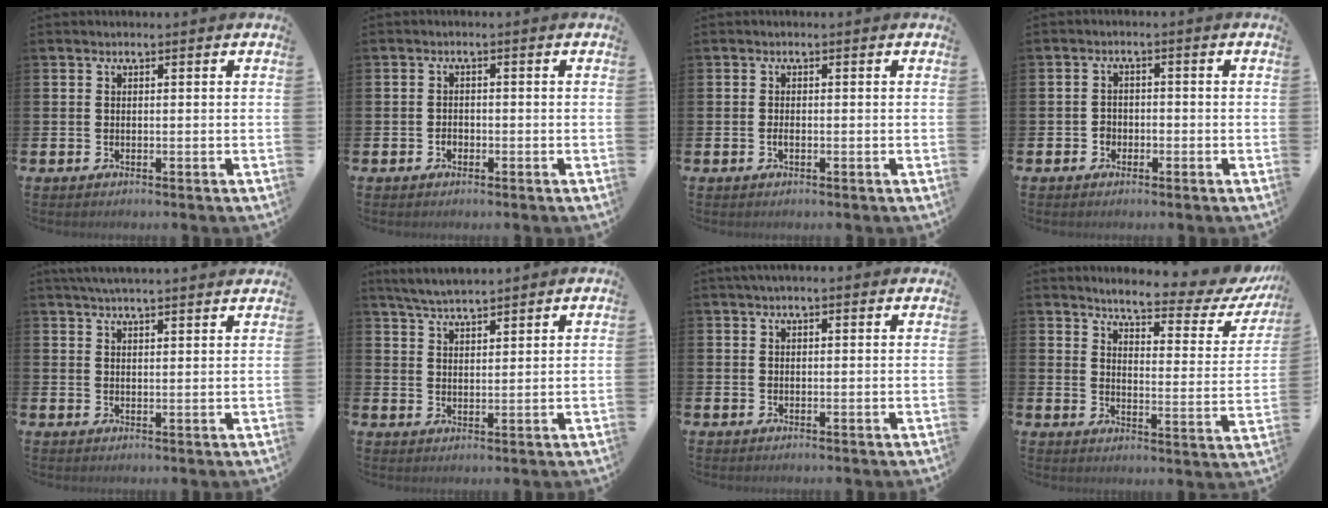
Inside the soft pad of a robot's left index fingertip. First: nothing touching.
{"total": 1.2, "force": [-0.6, 1.0, 0.5], "torque": [-0.009, 0.002, -0.014]}
{"total": 0.8, "force": [-0.3, 0.4, 0.7], "torque": [-0.019, 0.002, -0.004]}
{"total": 1.8, "force": [-1.0, 1.5, 0.4], "torque": [-0.008, 0.003, -0.022]}
{"total": 4.1, "force": [4.0, -0.1, 0.9], "torque": [-0.021, -0.013, 0.072]}
{"total": 4.7, "force": [4.6, 0.4, 0.9], "torque": [-0.026, -0.019, 0.084]}
{"total": 1.6, "force": [1.3, 0.3, 0.8], "torque": [-0.005, 0.001, 0.021]}
{"total": 4.9, "force": [4.2, 0.9, 2.2], "torque": [-0.050, -0.037, 0.060]}